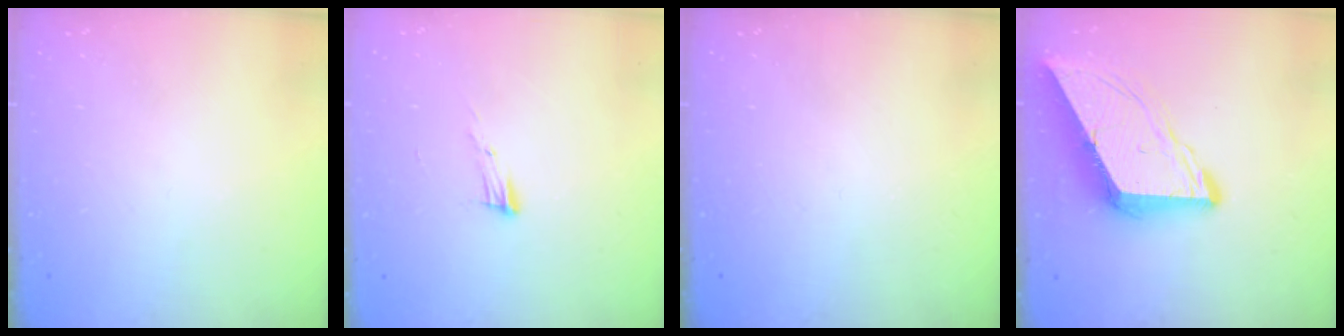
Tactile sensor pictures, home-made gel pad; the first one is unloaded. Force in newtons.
{"total": 7.7, "press": 7.6, "slide": 1.2}
{"total": 0.0}
{"total": 10.2, "press": 10.1, "slide": 1.2}